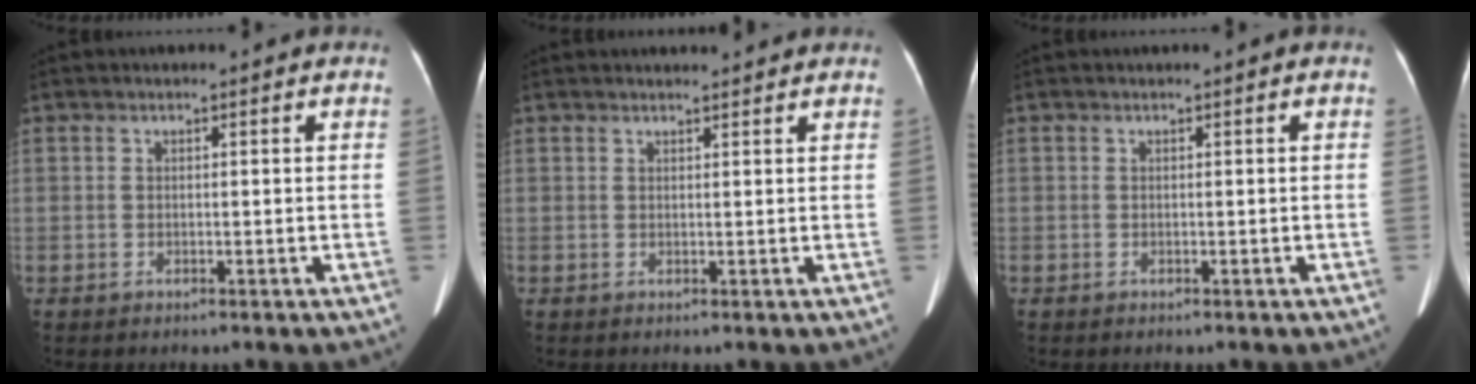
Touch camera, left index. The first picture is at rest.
{"total": 4.0, "force": [3.9, 0.3, 0.9], "torque": [-0.014, 0.019, 0.045]}
{"total": 0.0}